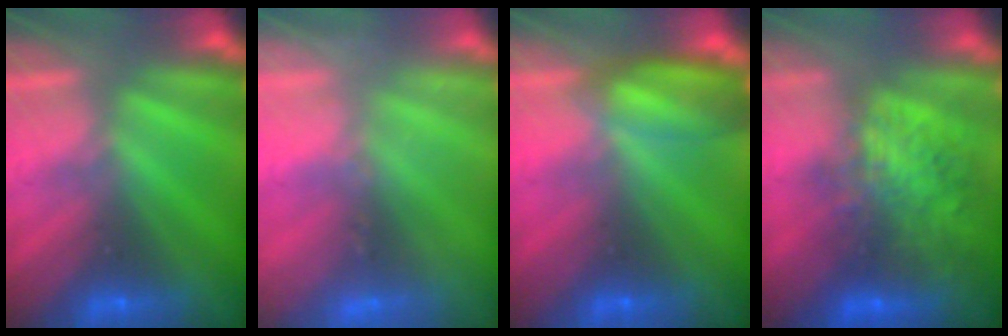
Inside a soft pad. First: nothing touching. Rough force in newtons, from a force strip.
{"total": 2.4}
{"total": 7.1}
{"total": 5.8}